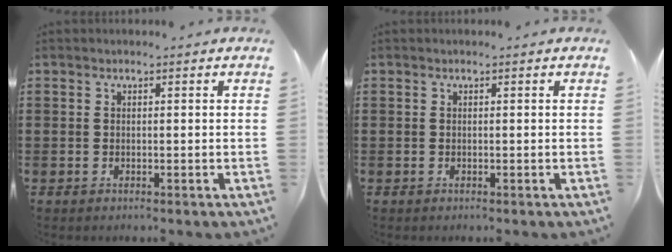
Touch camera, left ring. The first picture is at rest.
{"total": 0.0}